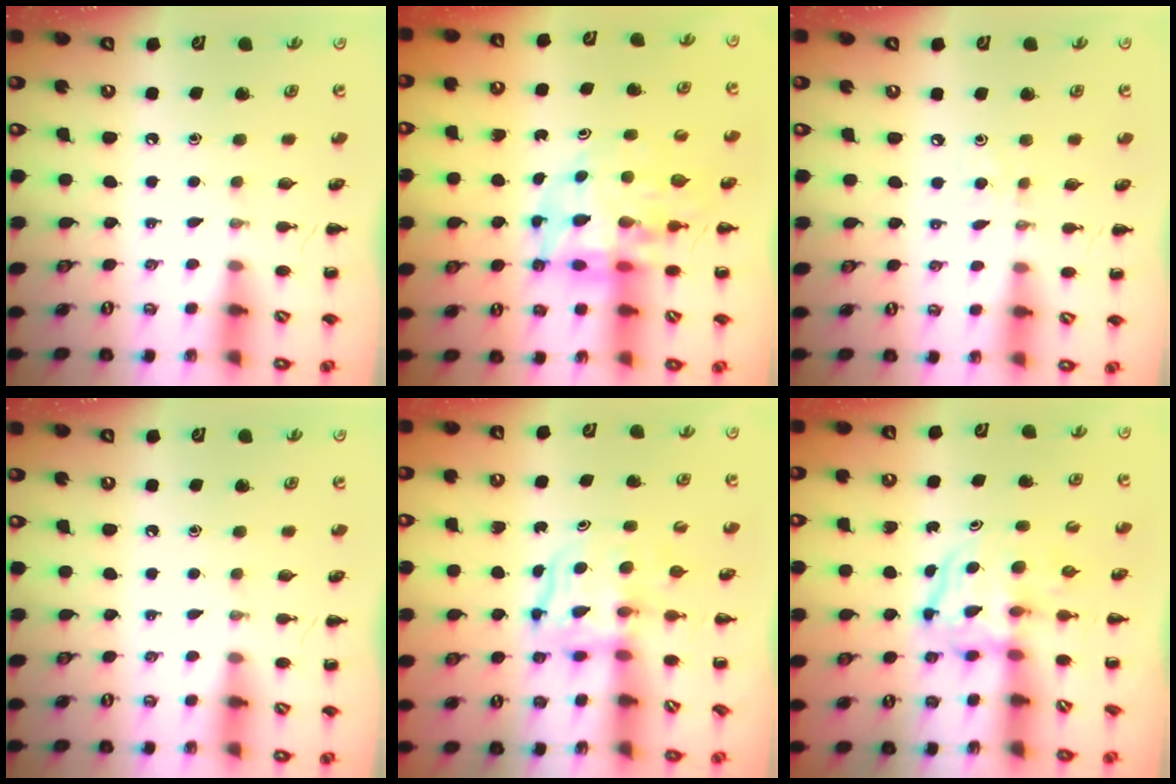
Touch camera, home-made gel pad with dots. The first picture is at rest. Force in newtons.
{"total": 10.6, "press": 10.1, "slide": 3.3}
{"total": 2.5, "press": 2.3, "slide": 0.8}
{"total": 0.0}
{"total": 3.6, "press": 3.5, "slide": 0.3}
{"total": 3.8, "press": 3.8, "slide": 0.3}